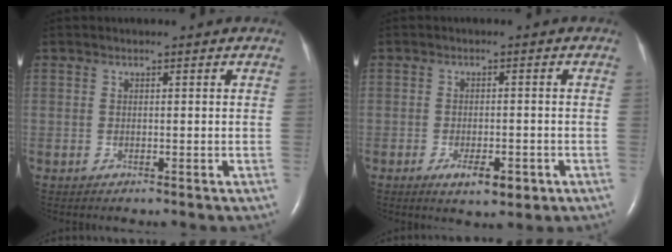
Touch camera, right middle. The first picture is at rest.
{"total": 4.4, "force": [-2.1, 1.6, 3.5], "torque": [-0.055, -0.003, -0.024]}